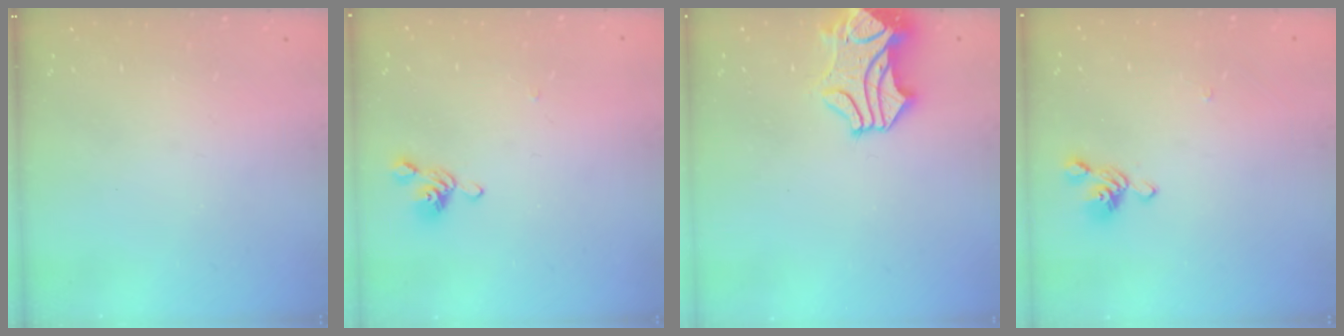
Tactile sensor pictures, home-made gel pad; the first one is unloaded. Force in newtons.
{"total": 5.9, "press": 5.9, "slide": 0.5}
{"total": 1.9, "press": 1.4, "slide": 1.3}
{"total": 5.3, "press": 5.2, "slide": 0.9}